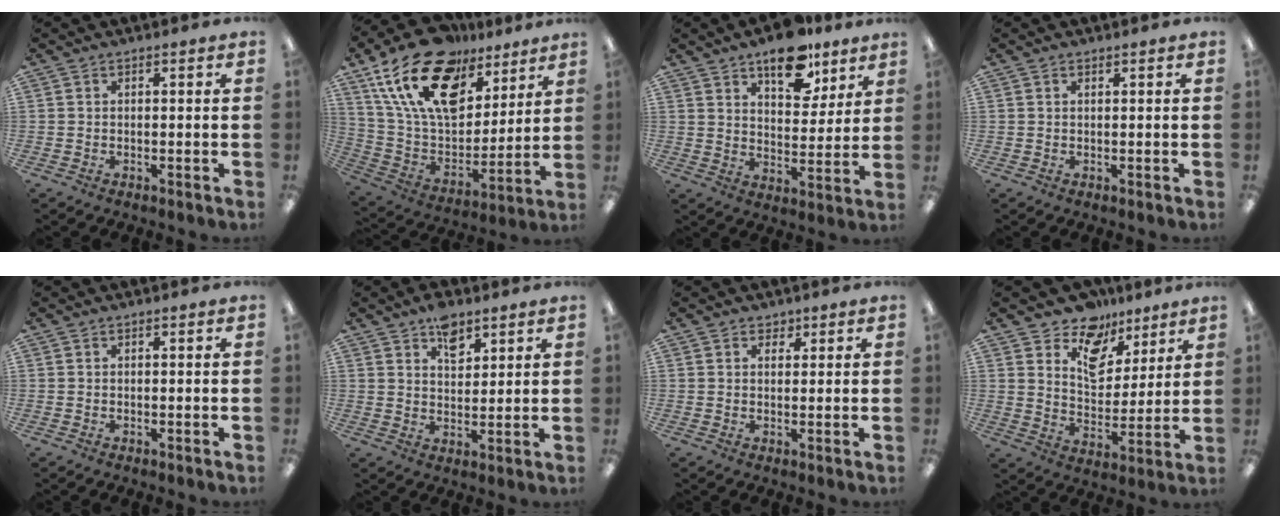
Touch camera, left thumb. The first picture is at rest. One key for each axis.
{"total": 22.7, "fx": 13.5, "fy": 12.6, "fz": 13.3, "tx": -0.255, "ty": -0.065, "tz": 0.241}
{"total": 13.4, "fx": 9.6, "fy": 6.4, "fz": 6.8, "tx": -0.081, "ty": -0.052, "tz": 0.166}
{"total": 0.6, "fx": 0.4, "fy": 0.2, "fz": 0.3, "tx": -0.006, "ty": 0.002, "tz": 0.008}
{"total": 0.0}
{"total": 6.8, "fx": 4.6, "fy": 3.7, "fz": 3.4, "tx": -0.038, "ty": -0.021, "tz": 0.077}
{"total": 2.2, "fx": 1.4, "fy": 1.5, "fz": 0.7, "tx": 0.000, "ty": -0.004, "tz": 0.022}
{"total": 11.3, "fx": 8.7, "fy": 6.5, "fz": 3.2, "tx": -0.056, "ty": -0.058, "tz": 0.163}